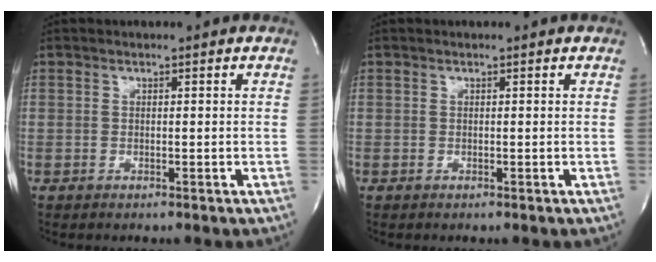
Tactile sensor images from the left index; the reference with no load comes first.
{"total": 0.0}